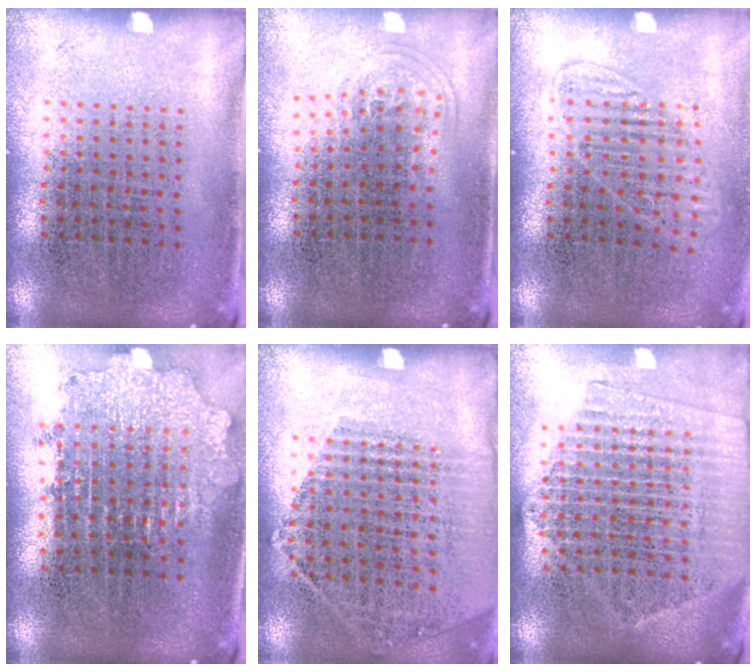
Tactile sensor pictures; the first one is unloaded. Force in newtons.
{"total": 1.1, "press": 0.7, "slide": 0.7}
{"total": 1.4, "press": 1.2, "slide": 0.7}
{"total": 2.1, "press": 1.6, "slide": 1.2}
{"total": 1.1, "press": 1.1, "slide": 0.4}
{"total": 2.1, "press": 1.9, "slide": 0.9}